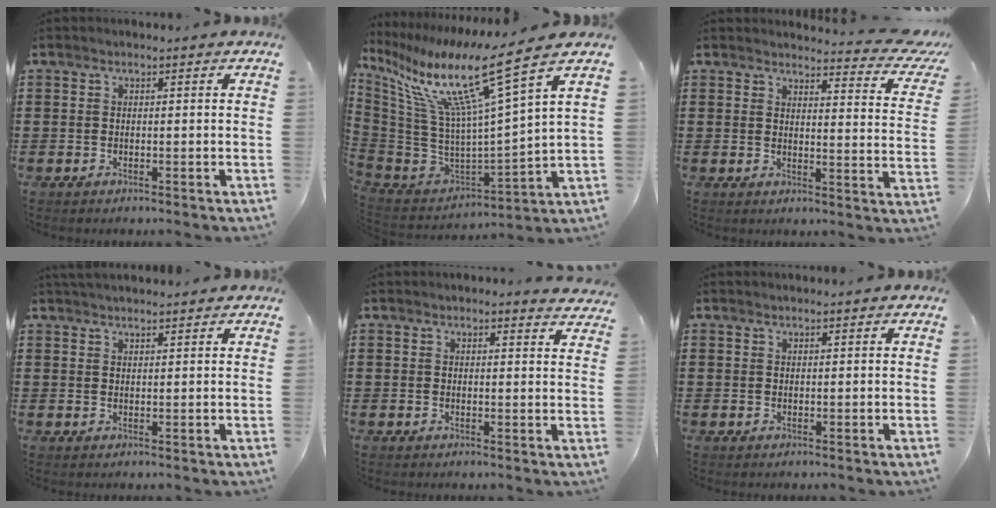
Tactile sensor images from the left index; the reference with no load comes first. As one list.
[{"total": 14.8, "force": [8.9, 1.4, 11.8], "torque": [-0.258, -0.065, 0.130]}, {"total": 4.5, "force": [4.1, 0.6, 2.0], "torque": [-0.033, -0.033, 0.064]}, {"total": 1.9, "force": [1.9, 0.1, 0.5], "torque": [-0.013, 0.003, 0.036]}, {"total": 1.8, "force": [1.8, 0.4, 0.1], "torque": [0.002, -0.004, 0.033]}, {"total": 0.8, "force": [0.8, 0.0, 0.2], "torque": [-0.005, -0.002, 0.015]}]